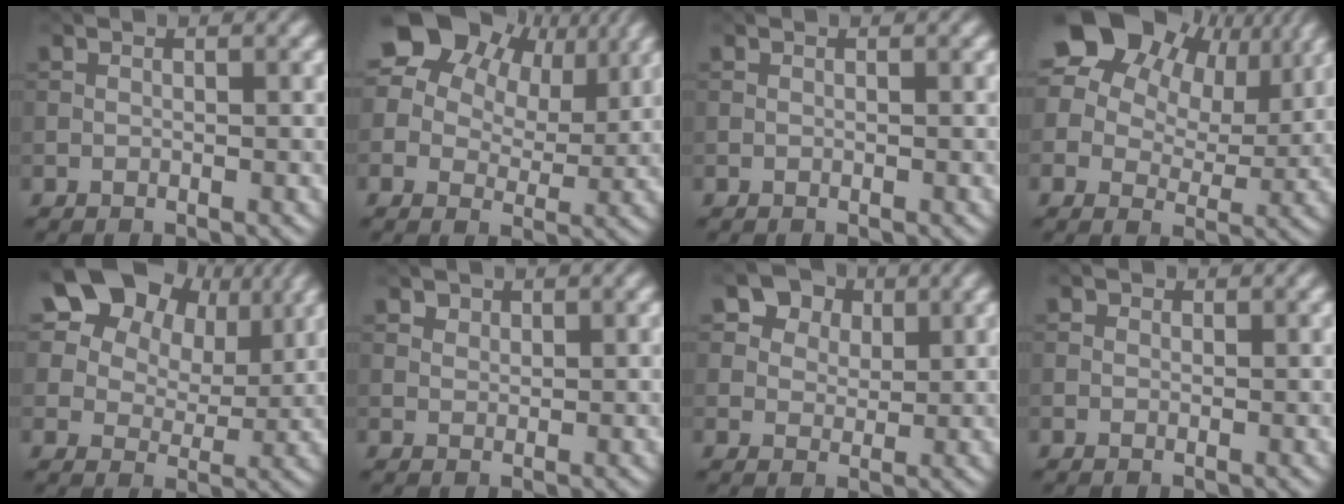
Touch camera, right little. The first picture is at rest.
{"total": 14.8, "force": [7.4, 9.9, 8.2], "torque": [-0.151, 0.038, 0.118]}
{"total": 0.0}
{"total": 18.0, "force": [9.2, 11.8, 10.1], "torque": [-0.217, 0.054, 0.156]}
{"total": 17.6, "force": [9.9, 11.4, 8.9], "torque": [-0.207, 0.046, 0.197]}
{"total": 1.2, "force": [0.9, 0.7, 0.3], "torque": [-0.005, -0.005, 0.017]}
{"total": 7.6, "force": [4.5, 5.3, 3.2], "torque": [-0.070, 0.006, 0.069]}
{"total": 0.6, "force": [0.2, 0.5, 0.2], "torque": [-0.001, -0.004, -0.001]}